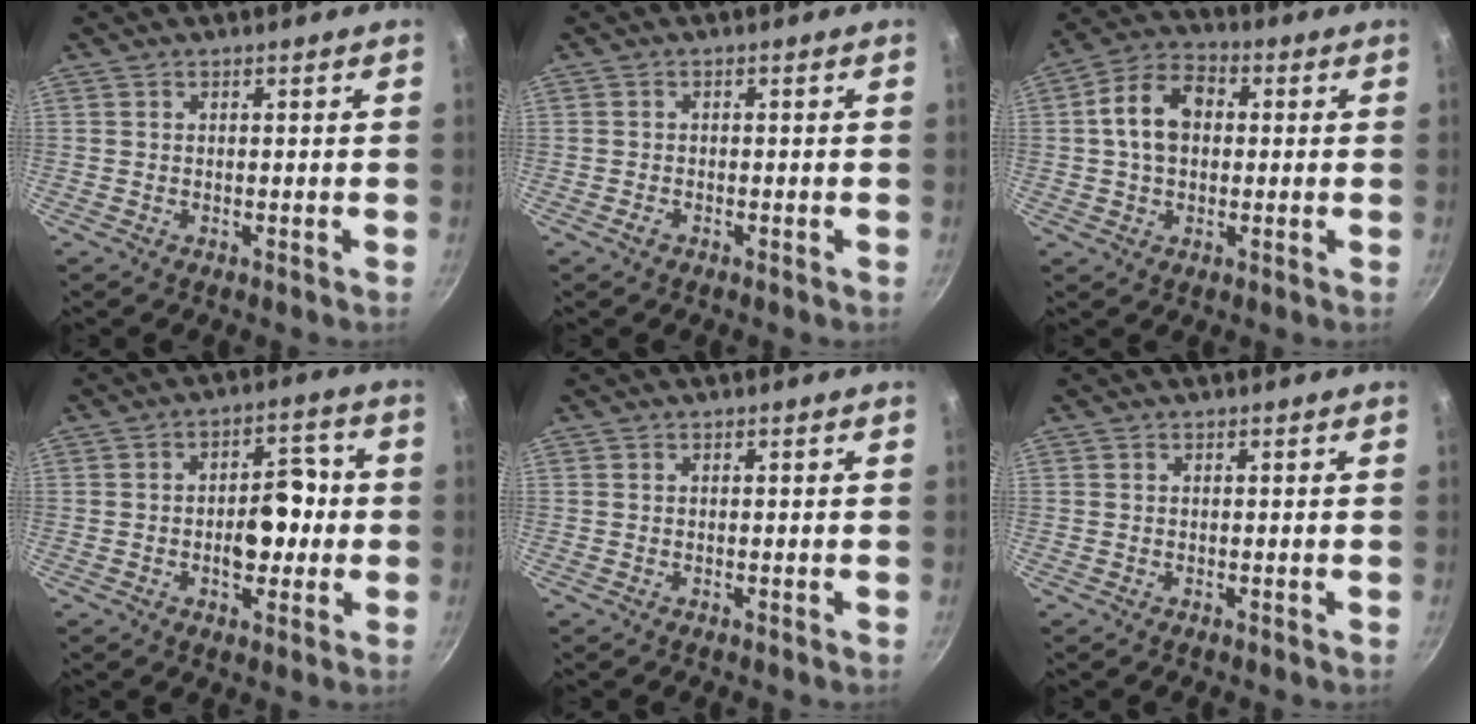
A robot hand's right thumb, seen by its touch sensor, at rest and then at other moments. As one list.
[{"total": 1.3, "force": [-0.8, 0.8, 0.6], "torque": [-0.009, 0.007, -0.015]}, {"total": 10.3, "force": [1.1, 7.4, 7.1], "torque": [-0.106, 0.025, 0.004]}, {"total": 8.6, "force": [-1.0, 5.4, 6.6], "torque": [-0.052, 0.020, -0.018]}, {"total": 0.0}, {"total": 0.0}]